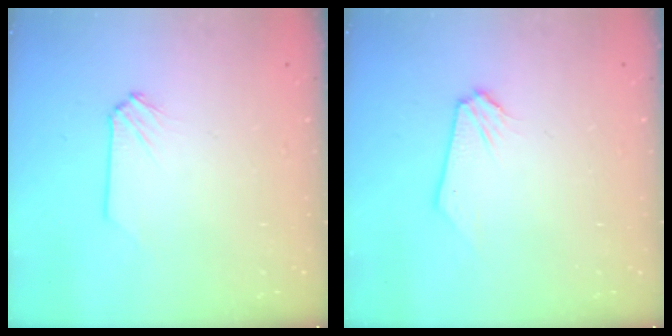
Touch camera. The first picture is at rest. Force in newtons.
{"total": 0.0}